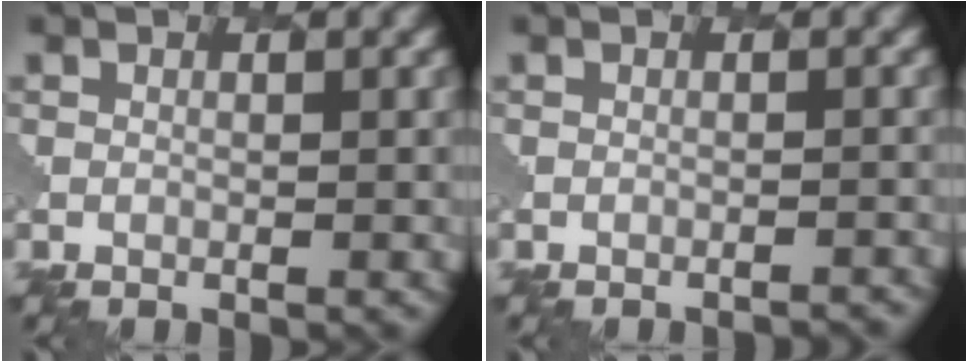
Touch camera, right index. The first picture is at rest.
{"total": 1.8, "force": [-1.7, 0.3, 0.4], "torque": [0.006, 0.009, -0.024]}